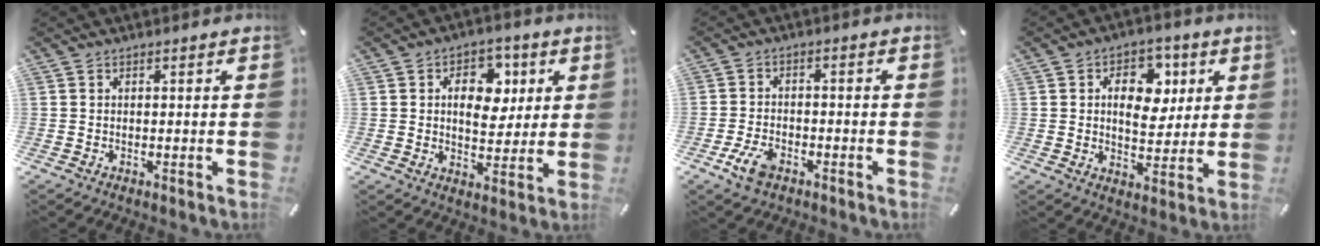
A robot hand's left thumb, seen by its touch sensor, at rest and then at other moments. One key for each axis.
{"total": 10.2, "fx": 2.7, "fy": 7.4, "fz": 6.5, "tx": -0.080, "ty": -0.003, "tz": 0.039}
{"total": 5.9, "fx": -3.3, "fy": 3.2, "fz": 3.7, "tx": -0.088, "ty": 0.011, "tz": -0.067}
{"total": 10.7, "fx": 2.9, "fy": 7.8, "fz": 6.7, "tx": -0.078, "ty": -0.008, "tz": 0.044}